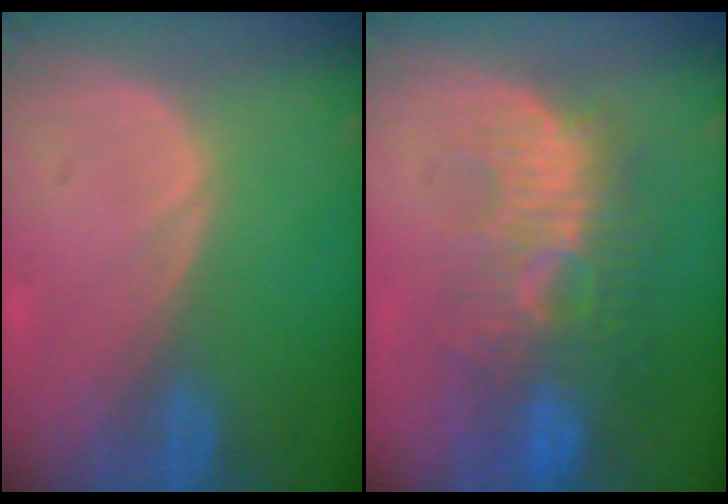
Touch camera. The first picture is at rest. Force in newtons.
{"total": 10.5, "press": 9.5, "slide": 4.5}